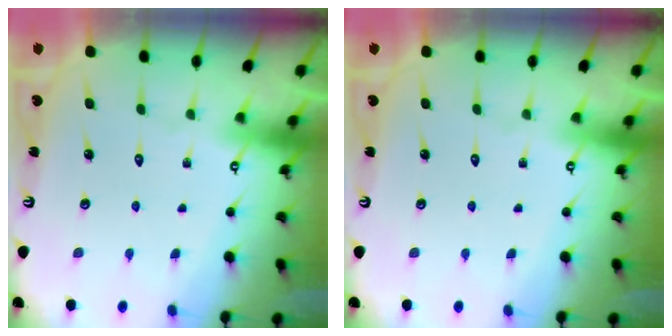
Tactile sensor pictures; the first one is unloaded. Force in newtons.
{"total": 0.0}